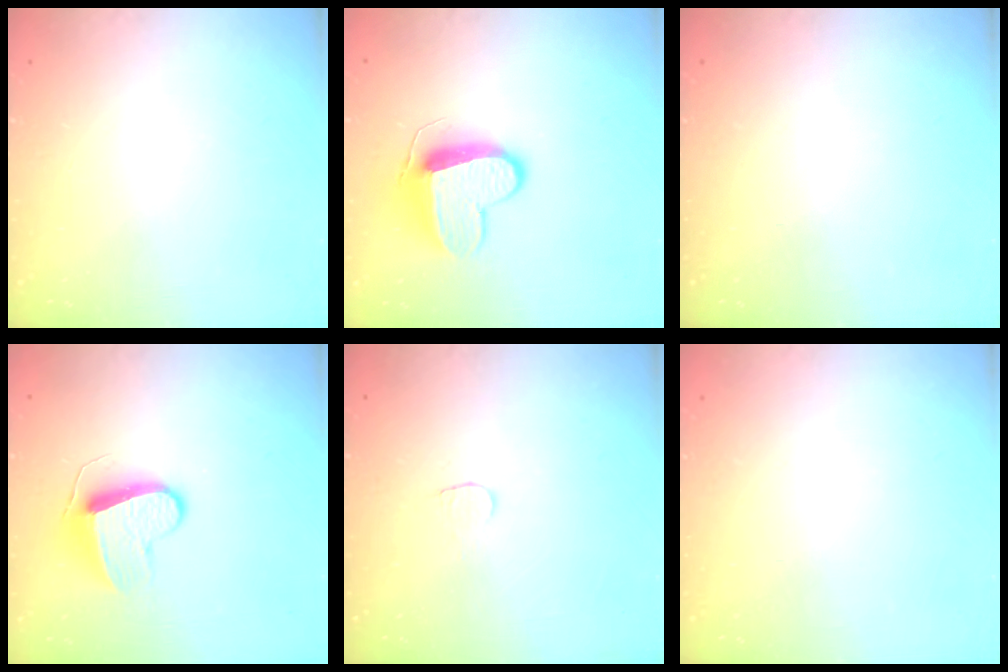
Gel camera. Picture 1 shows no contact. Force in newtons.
{"total": 10.3, "press": 10.2, "slide": 0.5}
{"total": 0.0}
{"total": 9.9, "press": 9.8, "slide": 0.6}
{"total": 3.6, "press": 3.6, "slide": 0.3}
{"total": 0.0}